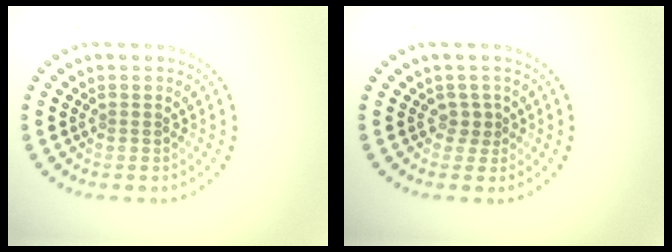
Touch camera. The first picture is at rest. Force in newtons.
{"total": 1.1, "press": 0.8, "slide": 0.8}